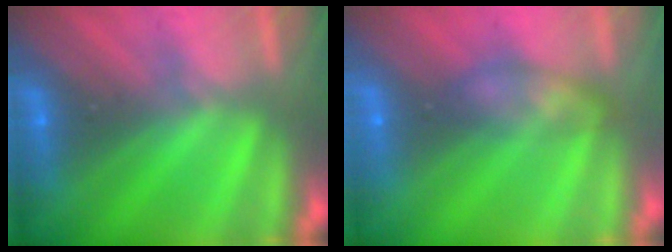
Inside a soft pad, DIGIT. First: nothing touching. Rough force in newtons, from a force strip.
{"total": 2.3}